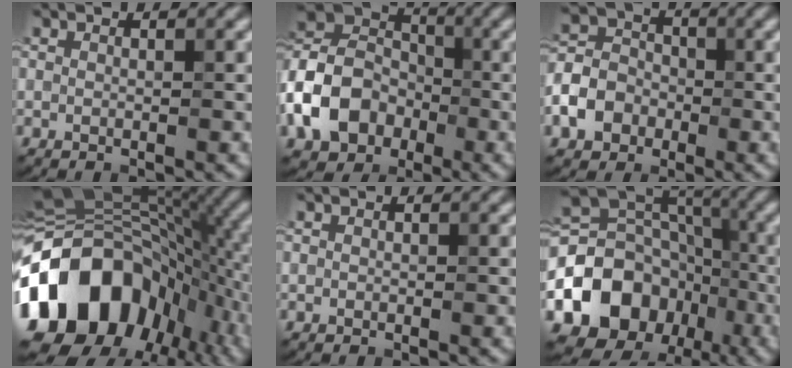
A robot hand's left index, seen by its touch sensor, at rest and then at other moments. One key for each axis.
{"total": 8.9, "fx": -2.6, "fy": 6.7, "fz": 5.2, "tx": -0.107, "ty": 0.011, "tz": -0.064}
{"total": 4.9, "fx": -2.0, "fy": 3.9, "fz": 2.2, "tx": -0.054, "ty": 0.010, "tz": -0.050}
{"total": 18.1, "fx": -5.7, "fy": 12.9, "fz": 11.4, "tx": -0.229, "ty": 0.001, "tz": -0.105}
{"total": 0.0}
{"total": 11.7, "fx": -4.1, "fy": 9.1, "fz": 6.1, "tx": -0.122, "ty": 0.007, "tz": -0.077}